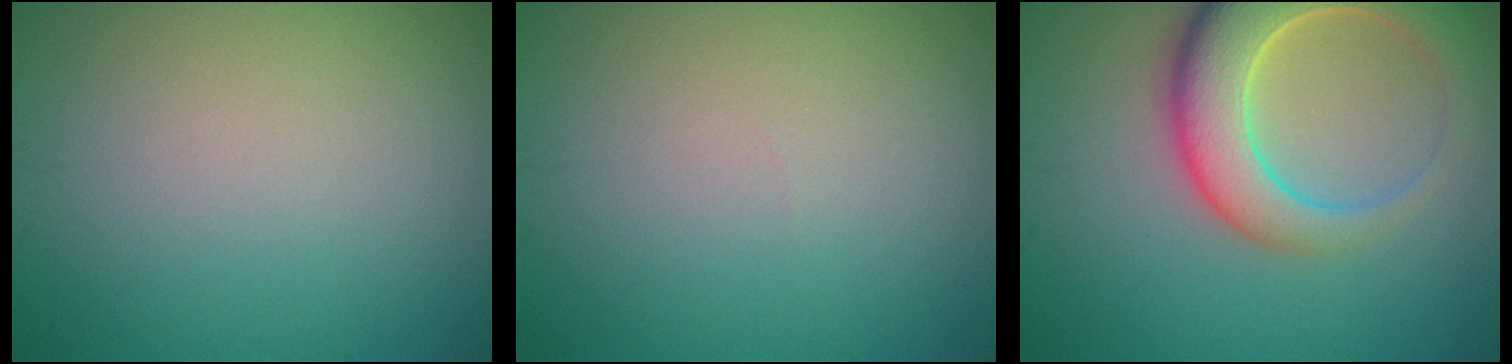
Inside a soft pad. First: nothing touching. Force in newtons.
{"total": 0.0}
{"total": 8.8, "press": 8.8, "slide": 0.7}